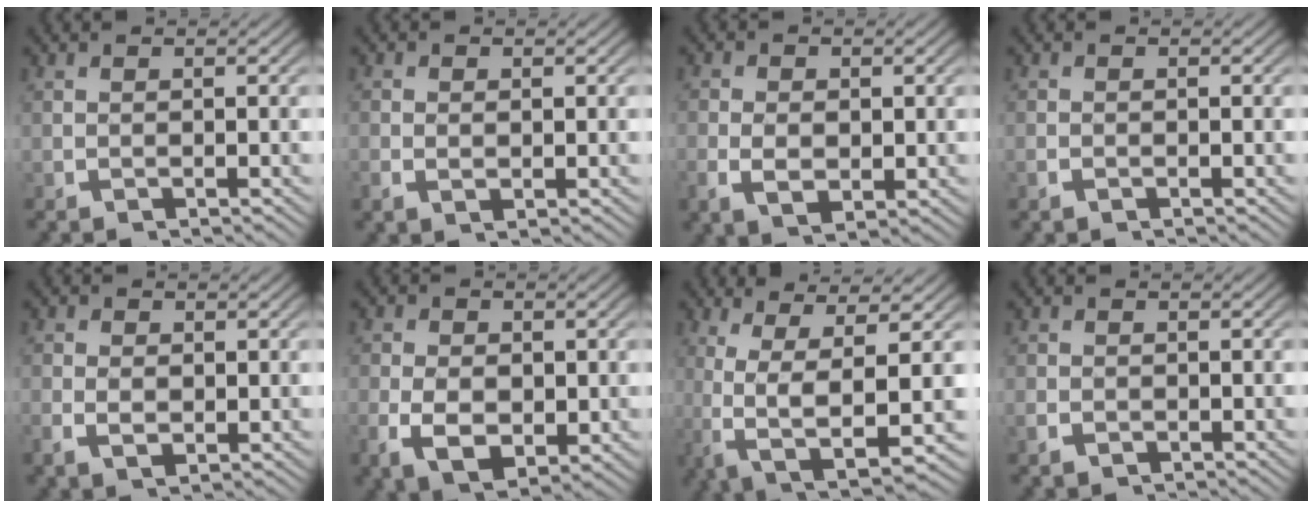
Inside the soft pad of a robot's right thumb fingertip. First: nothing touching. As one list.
[{"total": 1.1, "force": [0.1, 0.8, 0.8], "torque": [-0.022, -0.009, 0.009]}, {"total": 3.4, "force": [-0.4, 2.5, 2.3], "torque": [-0.051, -0.020, 0.006]}, {"total": 0.5, "force": [-0.4, 0.3, 0.3], "torque": [-0.010, -0.003, -0.007]}, {"total": 2.3, "force": [-0.1, 1.7, 1.5], "torque": [-0.036, -0.015, 0.009]}, {"total": 6.1, "force": [-1.2, 4.3, 4.2], "torque": [-0.090, -0.031, -0.004]}, {"total": 8.5, "force": [-1.8, 3.6, 7.5], "torque": [-0.160, -0.035, -0.002]}, {"total": 1.2, "force": [-0.6, 0.9, 0.6], "torque": [-0.014, -0.003, -0.010]}]